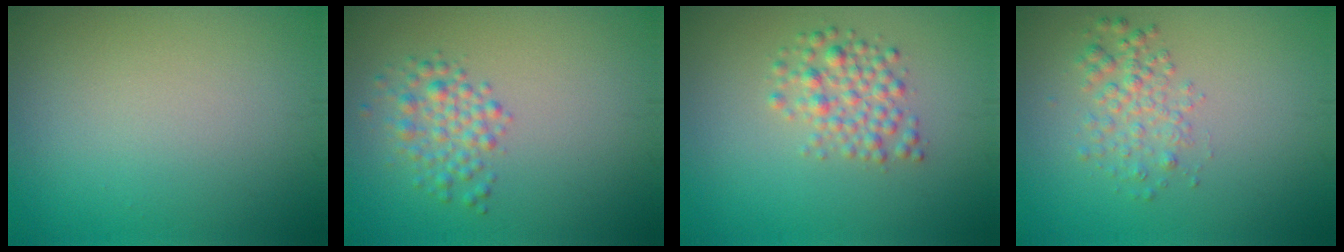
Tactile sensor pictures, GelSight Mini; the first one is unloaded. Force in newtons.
{"total": 2.5, "press": 2.5, "slide": 0.0}
{"total": 2.7, "press": 2.7, "slide": 0.1}
{"total": 2.4, "press": 2.4, "slide": 0.1}